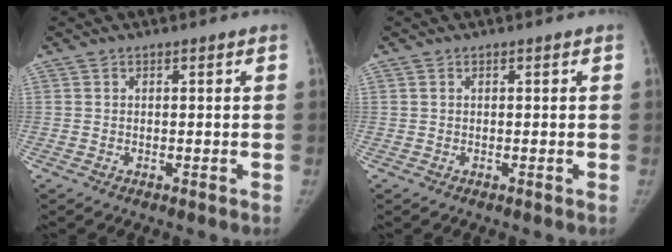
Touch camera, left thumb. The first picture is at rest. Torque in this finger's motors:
{"motor_torque": [-0.15, -0.08, -0.21, 0.27, -0.02]}